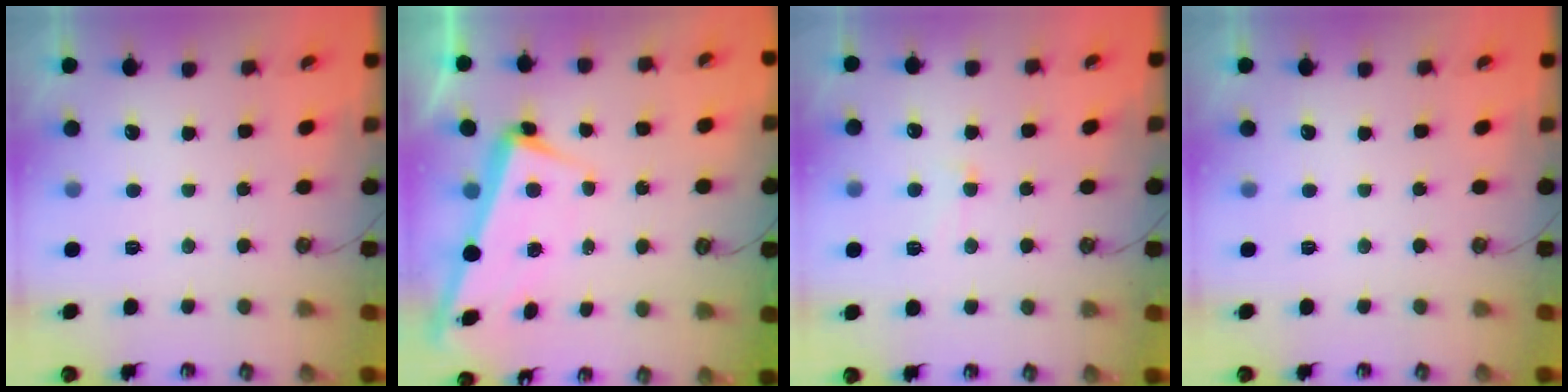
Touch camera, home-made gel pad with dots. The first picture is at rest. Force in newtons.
{"total": 2.9, "press": 2.8, "slide": 1.0}
{"total": 1.1, "press": 0.8, "slide": 0.8}
{"total": 0.0}